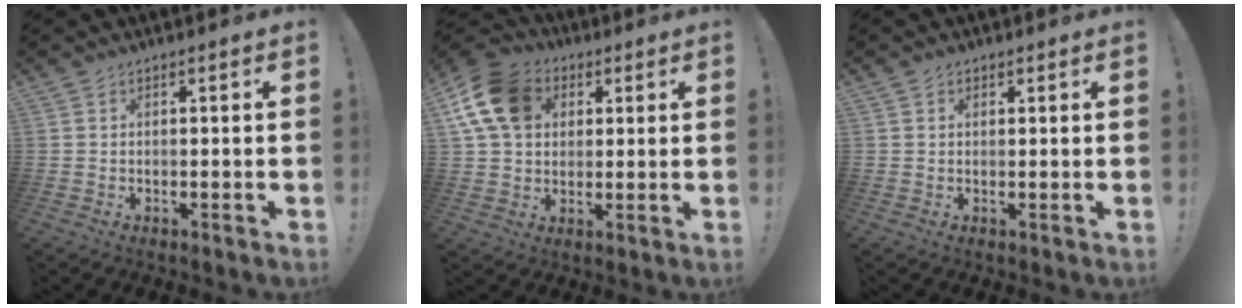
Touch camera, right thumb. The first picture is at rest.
{"total": 15.5, "force": [4.9, 12.0, 8.4], "torque": [-0.146, -0.008, 0.101]}
{"total": 1.0, "force": [0.6, 0.8, 0.2], "torque": [0.008, -0.004, 0.008]}